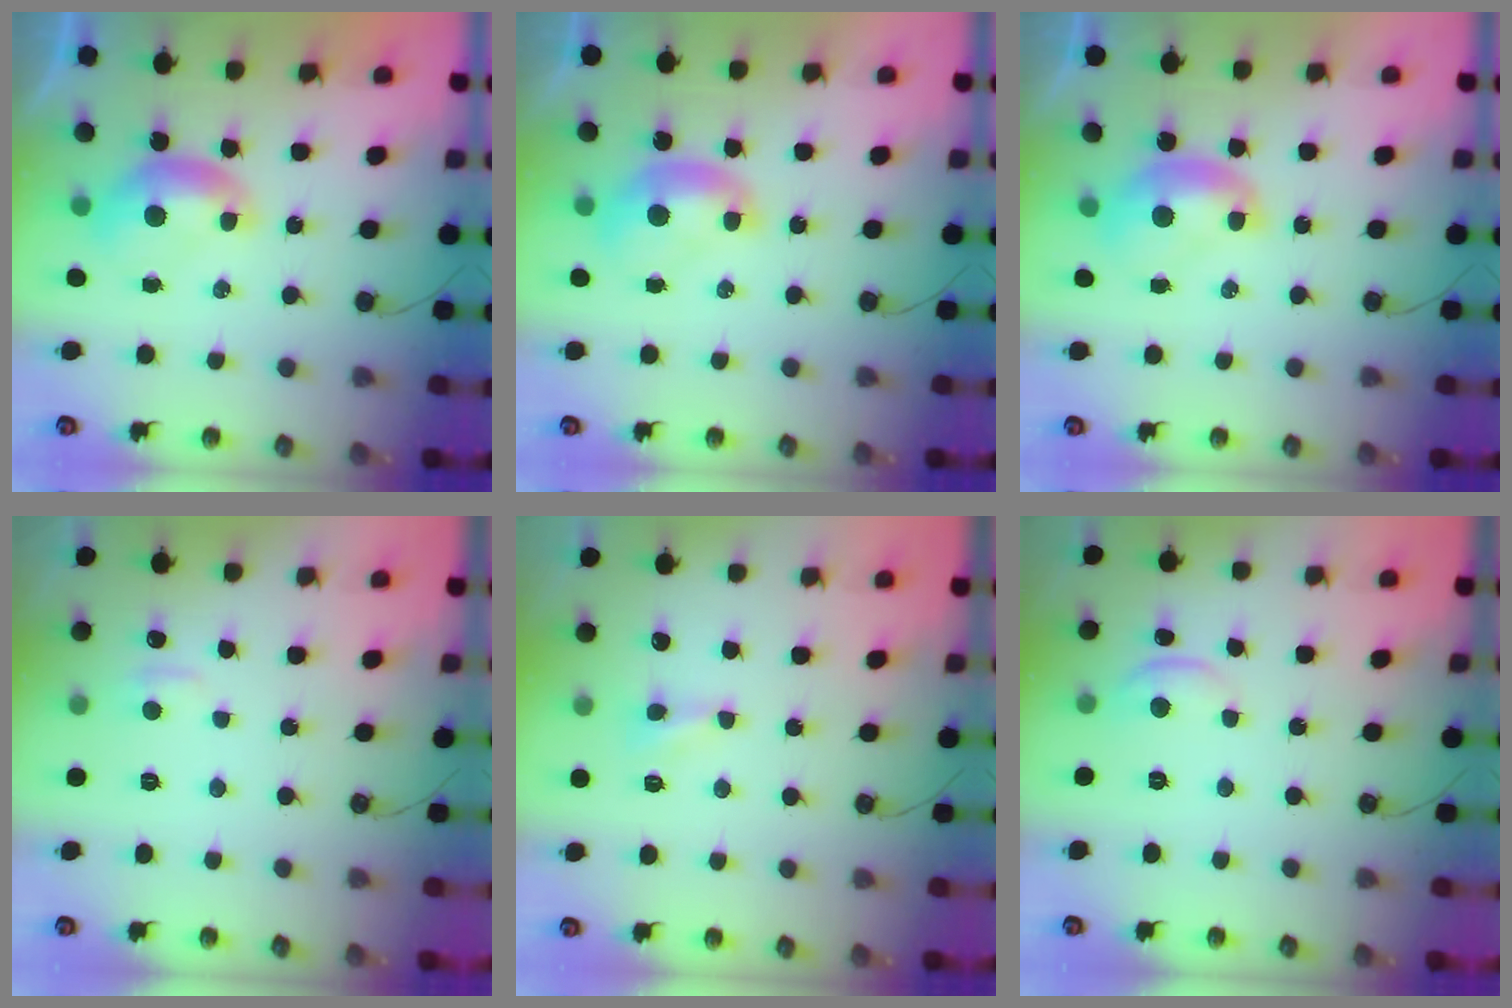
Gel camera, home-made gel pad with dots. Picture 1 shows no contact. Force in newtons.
{"total": 1.2, "press": 1.2, "slide": 0.0}
{"total": 1.5, "press": 1.5, "slide": 0.2}
{"total": 1.4, "press": 1.3, "slide": 0.7}
{"total": 0.6, "press": 0.5, "slide": 0.3}
{"total": 1.4, "press": 1.4, "slide": 0.4}